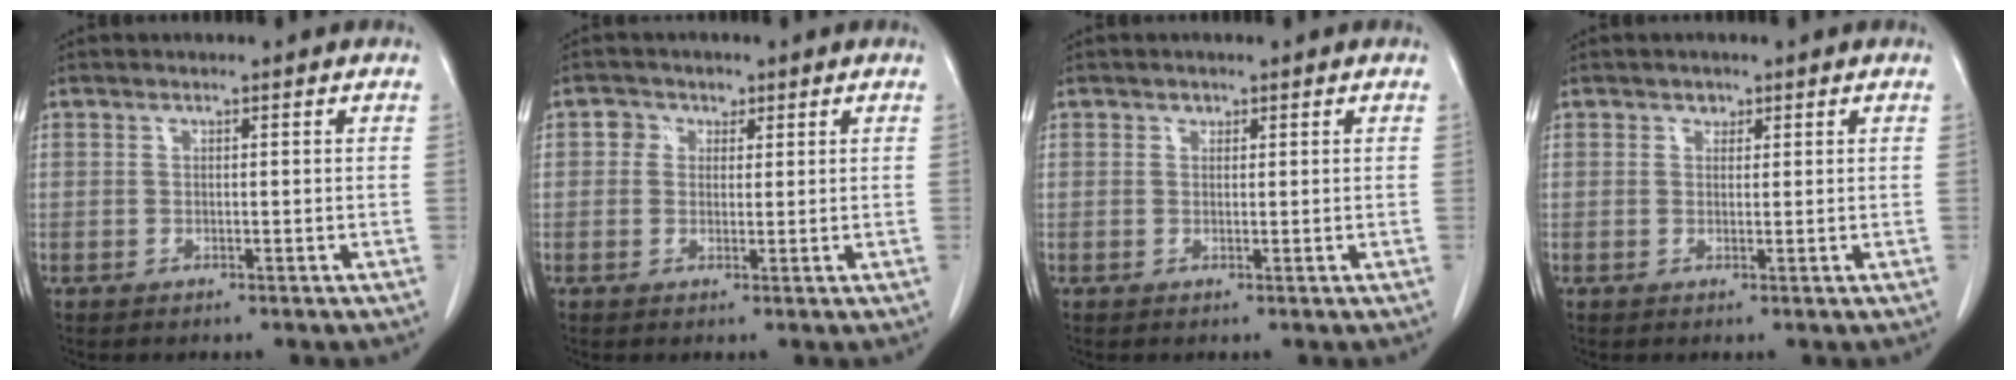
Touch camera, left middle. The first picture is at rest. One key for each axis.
{"total": 2.4, "fx": 0.9, "fy": 2.1, "fz": 0.5, "tx": -0.007, "ty": 0.004, "tz": 0.010}
{"total": 0.7, "fx": 0.5, "fy": 0.5, "fz": 0.1, "tx": 0.001, "ty": -0.002, "tz": 0.005}
{"total": 1.0, "fx": 0.7, "fy": 0.7, "fz": 0.2, "tx": -0.002, "ty": -0.003, "tz": 0.010}